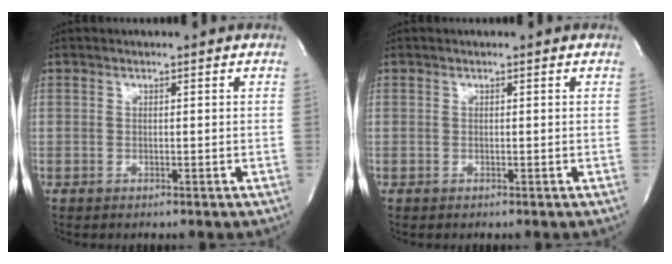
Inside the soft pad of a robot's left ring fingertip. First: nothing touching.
{"total": 0.0}